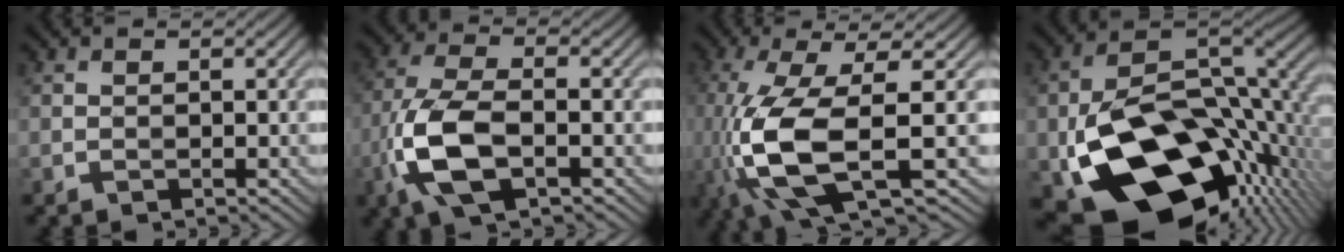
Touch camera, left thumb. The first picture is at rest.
{"total": 8.8, "force": [-3.1, 3.4, 7.5], "torque": [-0.175, 0.003, -0.069]}
{"total": 12.2, "force": [-2.6, 3.4, 11.4], "torque": [-0.261, -0.017, -0.045]}
{"total": 17.8, "force": [-5.7, 10.7, 13.1], "torque": [-0.251, -0.012, -0.095]}